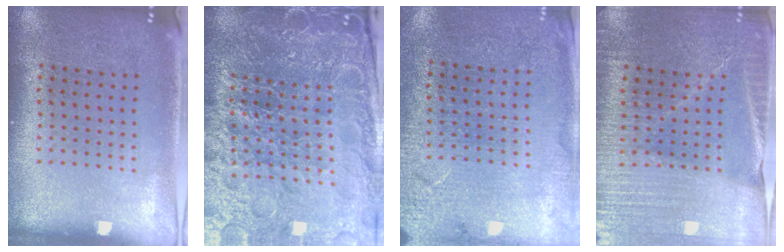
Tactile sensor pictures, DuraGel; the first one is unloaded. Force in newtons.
{"total": 6.3, "press": 5.6, "slide": 3.0}
{"total": 2.7, "press": 2.7, "slide": 0.2}
{"total": 3.9, "press": 3.7, "slide": 1.2}